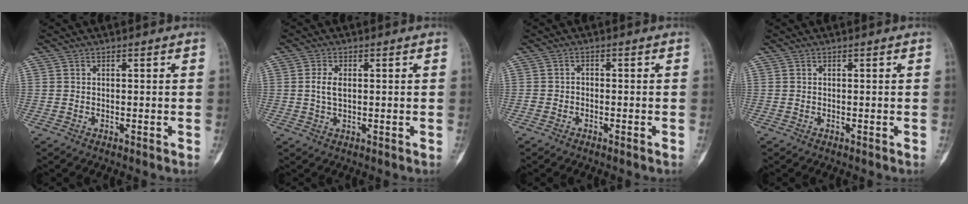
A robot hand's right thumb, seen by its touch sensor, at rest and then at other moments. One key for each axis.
{"total": 3.1, "fx": 0.4, "fy": 1.7, "fz": 2.6, "tx": -0.056, "ty": 0.001, "tz": 0.007}
{"total": 0.9, "fx": -0.6, "fy": 0.5, "fz": 0.5, "tx": -0.005, "ty": 0.002, "tz": -0.017}
{"total": 0.0}